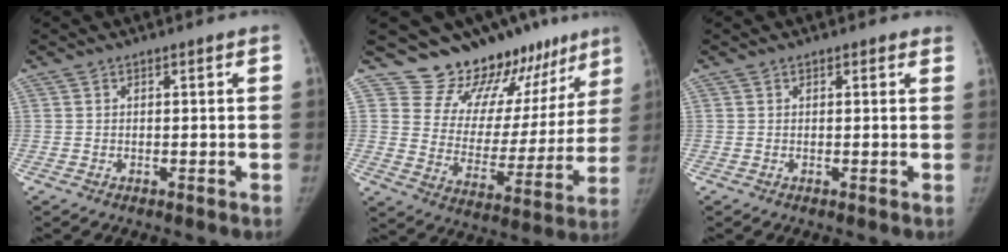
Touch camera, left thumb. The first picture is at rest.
{"total": 17.1, "force": [14.8, 7.3, 4.6], "torque": [-0.001, -0.114, 0.214]}
{"total": 0.9, "force": [0.6, 0.6, 0.2], "torque": [0.010, -0.003, 0.000]}